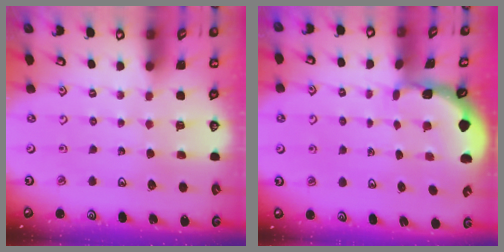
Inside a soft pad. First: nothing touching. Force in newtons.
{"total": 1.3, "press": 1.2, "slide": 0.1}